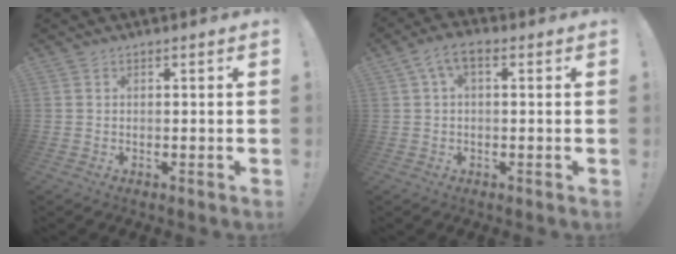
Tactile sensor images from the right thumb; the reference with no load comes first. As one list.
[{"total": 5.0, "force": [0.9, 2.2, 4.3], "torque": [-0.080, 0.006, 0.020]}]